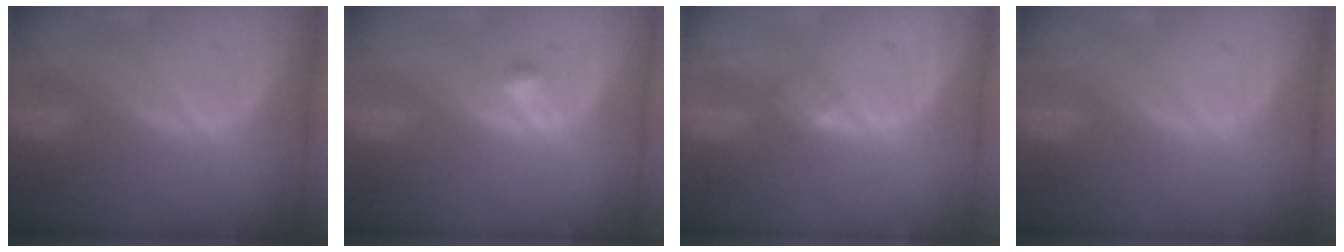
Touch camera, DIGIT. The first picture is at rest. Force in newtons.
{"total": 1.1, "press": 1.1, "slide": 0.1}
{"total": 1.8, "press": 1.8, "slide": 0.2}
{"total": 0.0}